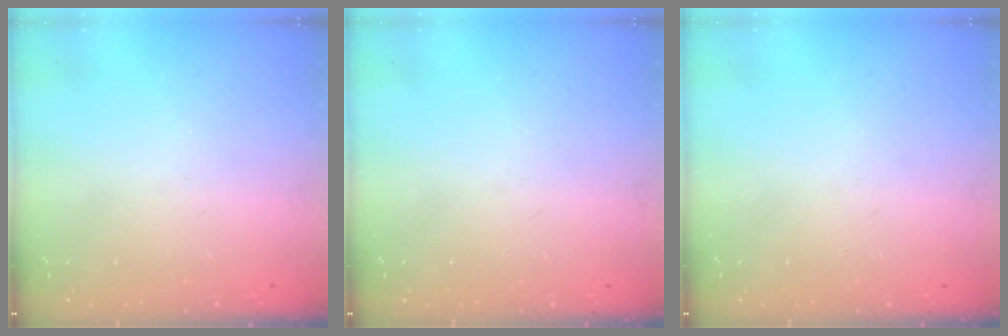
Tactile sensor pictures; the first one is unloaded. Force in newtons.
{"total": 0.0}
{"total": 0.0}